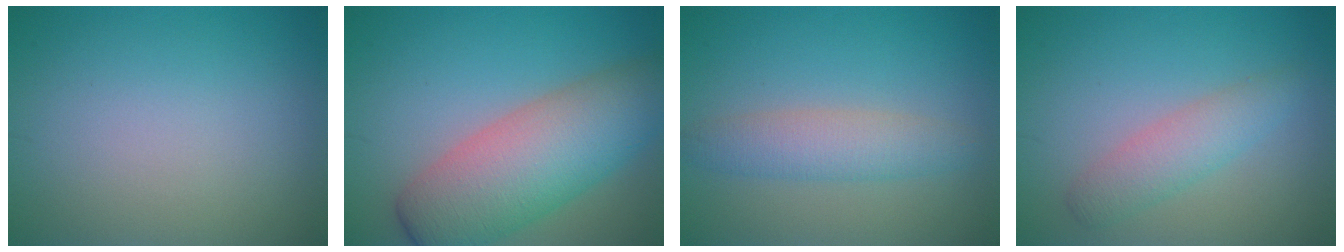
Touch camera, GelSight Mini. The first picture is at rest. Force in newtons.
{"total": 9.2, "press": 9.2, "slide": 0.5}
{"total": 3.3, "press": 3.3, "slide": 0.0}
{"total": 2.9, "press": 2.9, "slide": 0.1}